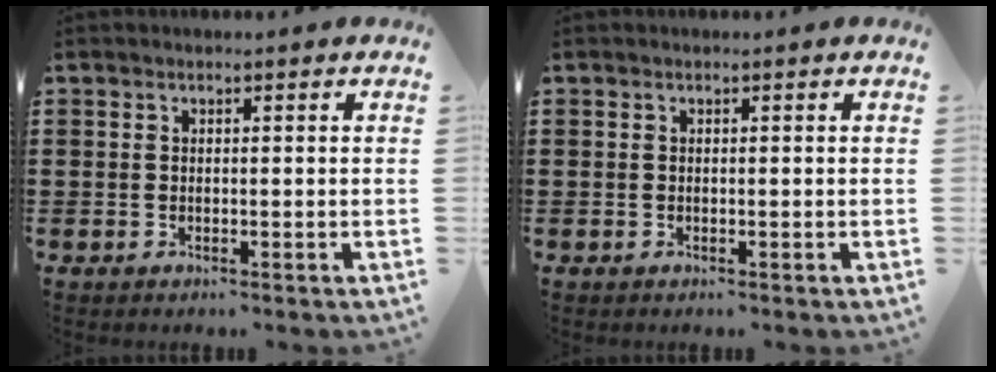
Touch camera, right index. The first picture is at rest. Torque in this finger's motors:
{"motor_torque": [-1.06, 1.08, 0.00, -0.01]}